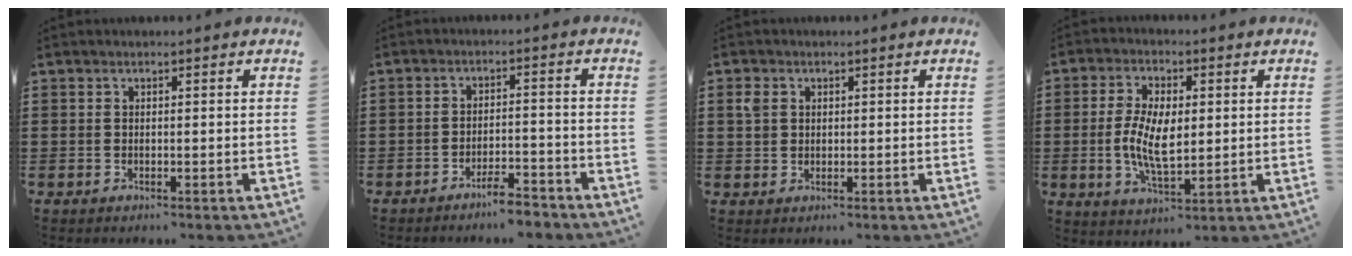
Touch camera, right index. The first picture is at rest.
{"total": 3.8, "force": [-3.6, 0.3, 1.3], "torque": [-0.023, 0.004, -0.069]}
{"total": 2.3, "force": [1.0, 1.8, 1.1], "torque": [-0.027, 0.009, 0.017]}
{"total": 7.7, "force": [-0.2, 3.6, 6.7], "torque": [-0.144, 0.004, -0.008]}